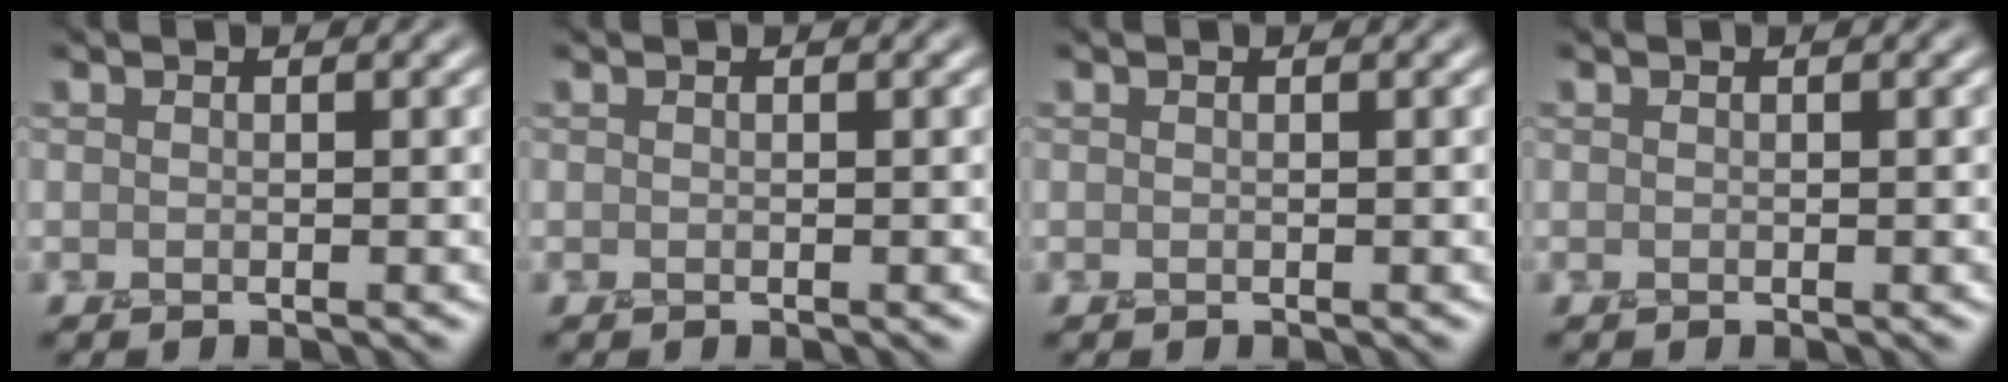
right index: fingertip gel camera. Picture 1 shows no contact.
{"total": 0.0}
{"total": 0.0}
{"total": 0.0}